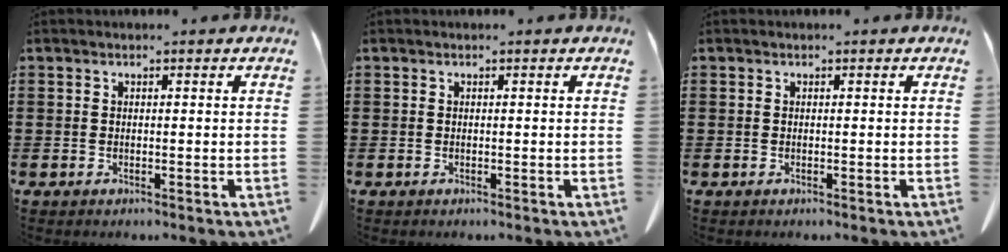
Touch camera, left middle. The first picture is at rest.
{"total": 0.0}
{"total": 0.0}